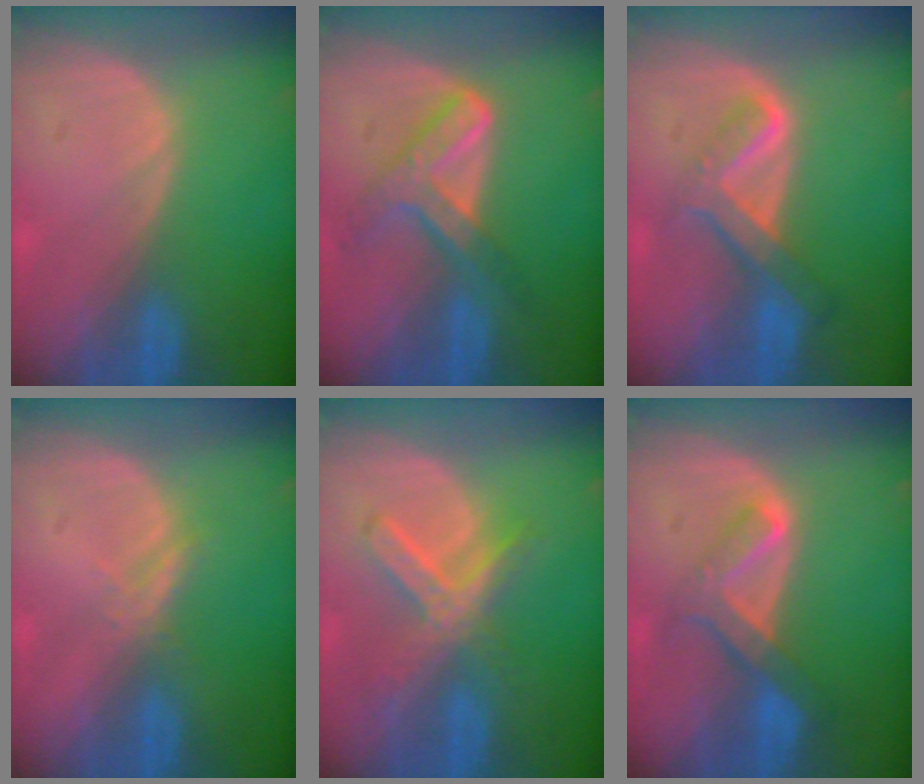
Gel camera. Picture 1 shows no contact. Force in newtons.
{"total": 7.3, "press": 6.1, "slide": 3.9}
{"total": 6.7, "press": 5.7, "slide": 3.6}
{"total": 1.7, "press": 1.7, "slide": 0.1}
{"total": 7.3, "press": 6.3, "slide": 3.7}
{"total": 6.9, "press": 5.8, "slide": 3.7}